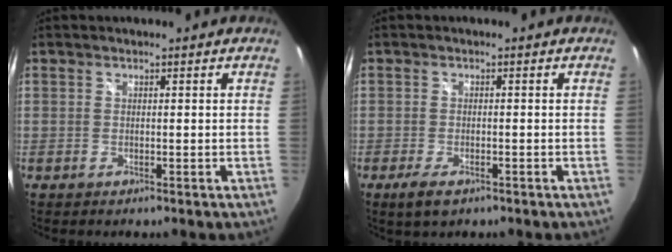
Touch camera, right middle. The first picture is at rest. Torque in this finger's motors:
{"motor_torque": [0.78, -0.81, 0.03, 0.05]}